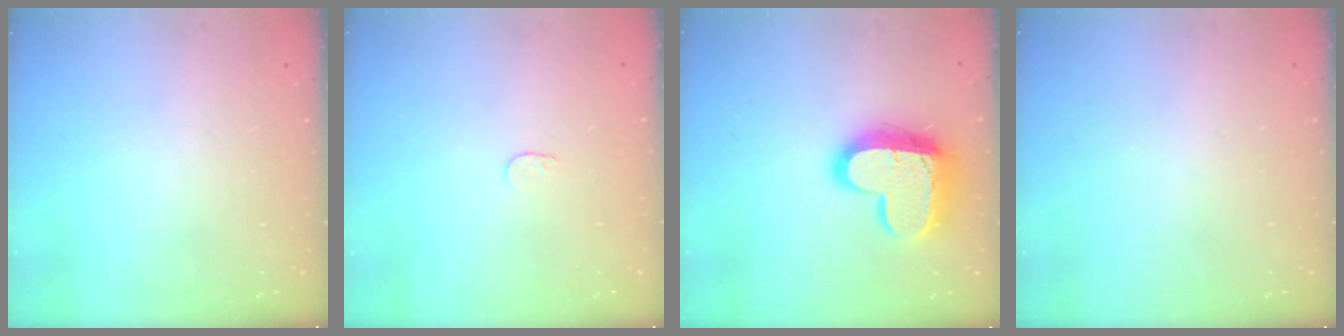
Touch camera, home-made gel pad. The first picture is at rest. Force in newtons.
{"total": 3.6, "press": 3.6, "slide": 0.3}
{"total": 16.4, "press": 16.3, "slide": 1.5}
{"total": 0.0}